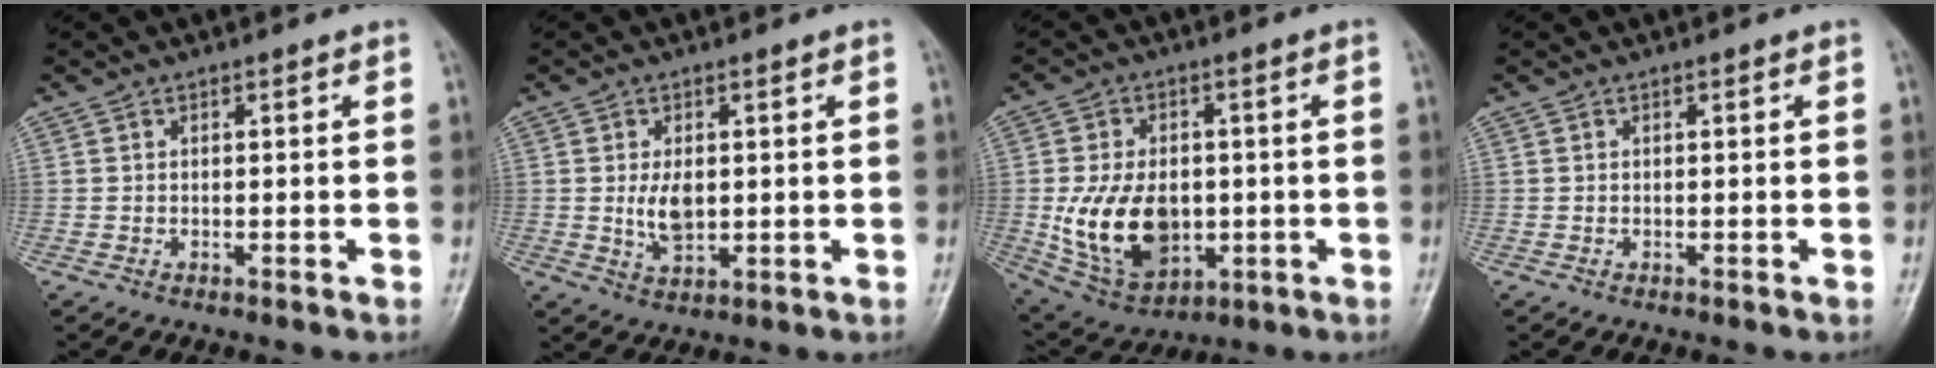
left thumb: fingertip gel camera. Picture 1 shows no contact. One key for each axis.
{"total": 4.9, "fx": 0.4, "fy": 2.8, "fz": 4.0, "tx": -0.069, "ty": -0.010, "tz": 0.012}
{"total": 15.0, "fx": -1.3, "fy": 10.2, "fz": 10.9, "tx": -0.172, "ty": -0.007, "tz": -0.001}
{"total": 0.0}